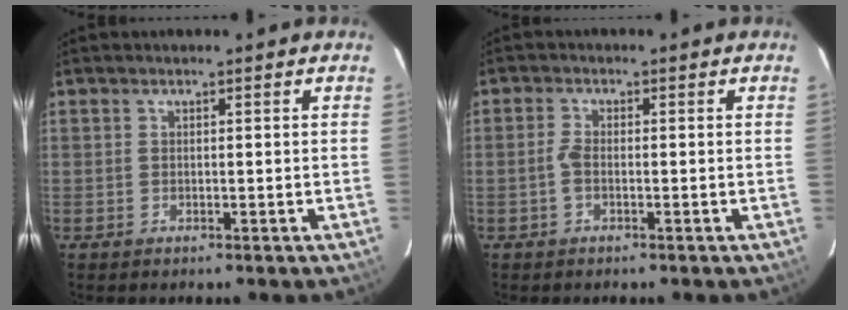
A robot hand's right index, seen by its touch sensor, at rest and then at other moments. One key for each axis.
{"total": 2.1, "fx": -0.7, "fy": 0.9, "fz": 1.7, "tx": -0.043, "ty": 0.004, "tz": -0.015}